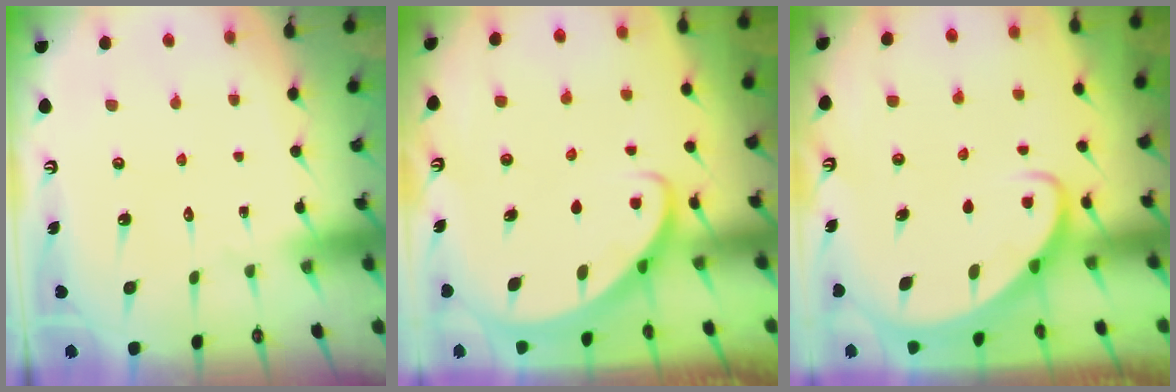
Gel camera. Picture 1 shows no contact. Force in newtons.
{"total": 2.6, "press": 2.6, "slide": 0.2}
{"total": 2.6, "press": 2.6, "slide": 0.3}